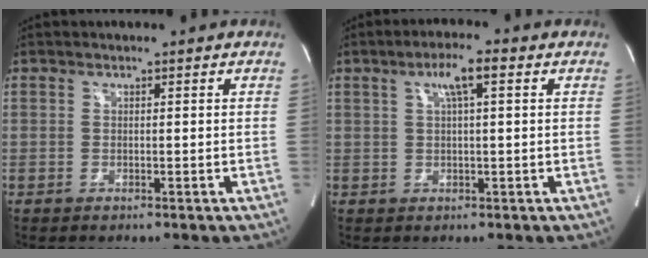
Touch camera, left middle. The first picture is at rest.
{"total": 4.6, "force": [1.8, 0.4, 4.3], "torque": [-0.077, 0.012, 0.030]}